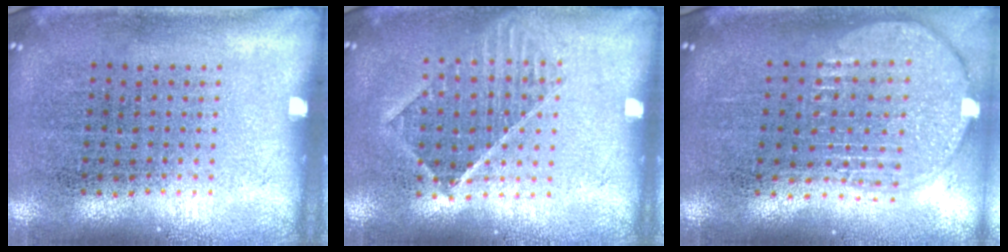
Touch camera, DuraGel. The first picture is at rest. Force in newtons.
{"total": 1.2, "press": 1.1, "slide": 0.4}
{"total": 2.0, "press": 1.7, "slide": 1.1}